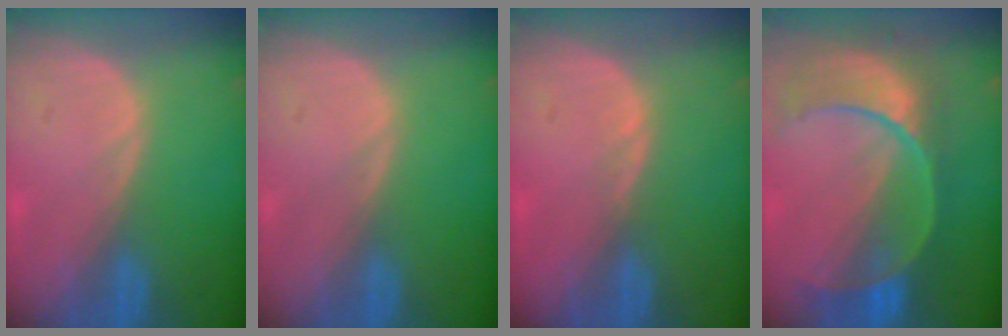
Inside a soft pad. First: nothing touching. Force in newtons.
{"total": 0.0}
{"total": 0.7, "press": 0.7, "slide": 0.2}
{"total": 10.9, "press": 9.3, "slide": 5.7}